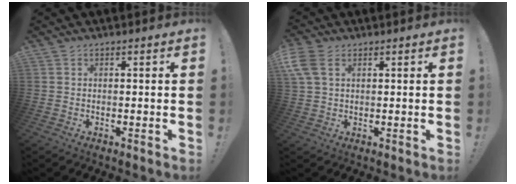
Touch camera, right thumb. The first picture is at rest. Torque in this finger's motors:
{"motor_torque": [-0.09, 1.21, 1.85, 0.91, 0.23]}